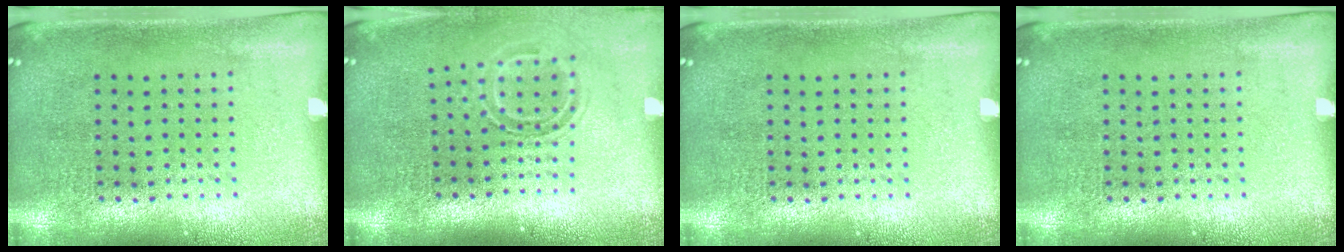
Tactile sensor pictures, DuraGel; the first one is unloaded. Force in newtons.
{"total": 1.6, "press": 1.0, "slide": 1.2}
{"total": 0.0}
{"total": 0.0}